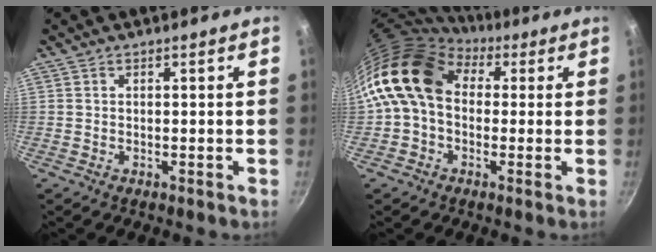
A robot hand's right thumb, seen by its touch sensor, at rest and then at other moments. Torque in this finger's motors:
{"motor_torque": [2.51, 2.50, 0.78, -0.67, 0.51]}